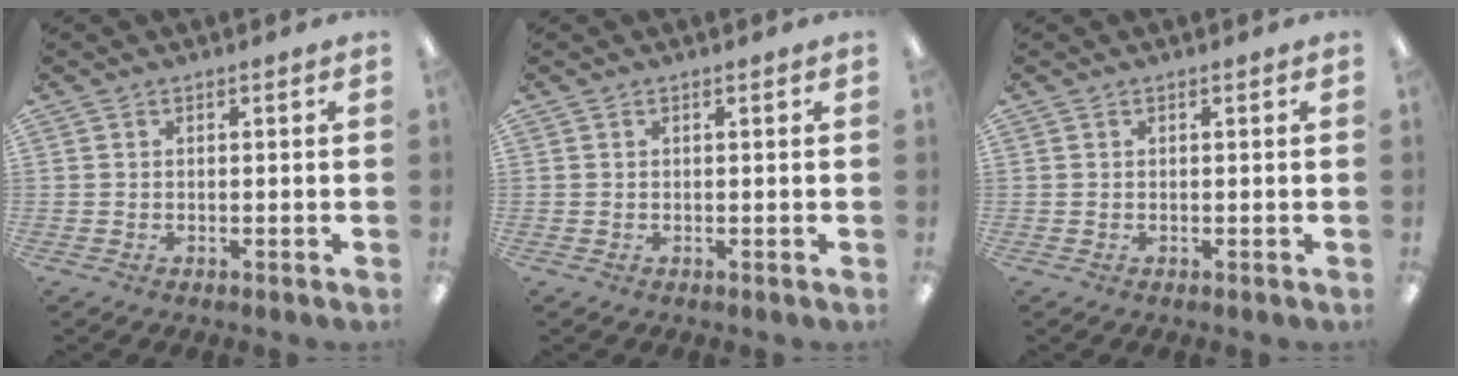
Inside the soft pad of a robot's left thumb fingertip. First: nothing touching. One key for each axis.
{"total": 0.0}
{"total": 0.0}